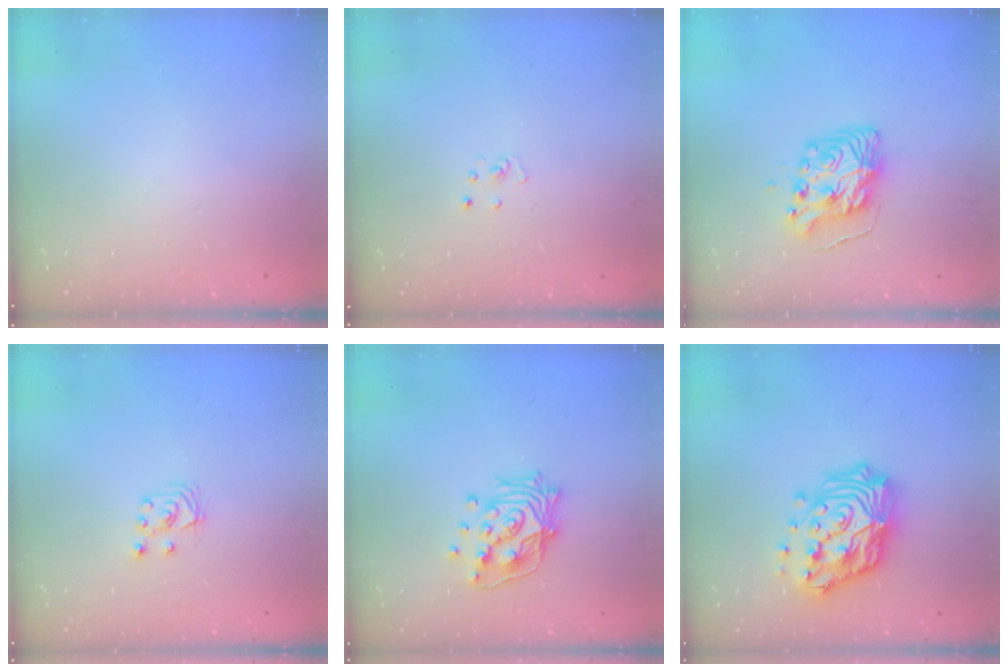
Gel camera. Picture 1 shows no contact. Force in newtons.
{"total": 2.3, "press": 2.3, "slide": 0.2}
{"total": 10.1, "press": 10.0, "slide": 1.1}
{"total": 3.5, "press": 3.5, "slide": 0.4}
{"total": 15.3, "press": 15.2, "slide": 1.1}
{"total": 19.2, "press": 19.1, "slide": 1.8}